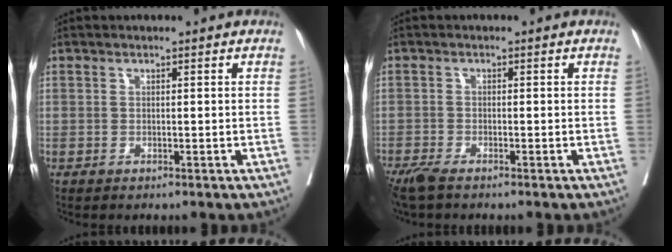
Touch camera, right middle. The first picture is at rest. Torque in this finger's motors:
{"motor_torque": [0.80, -0.74, 0.09, 0.04]}